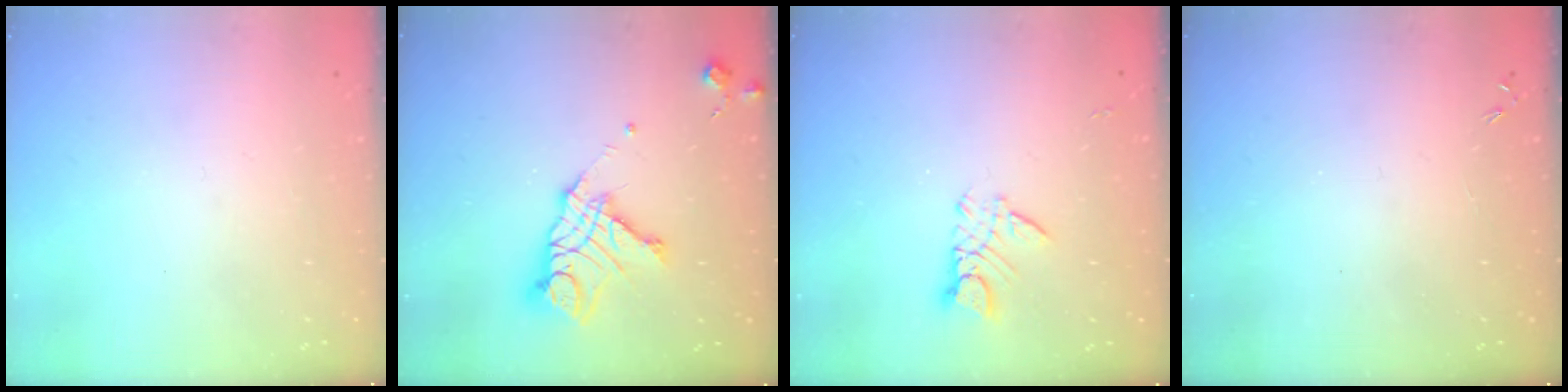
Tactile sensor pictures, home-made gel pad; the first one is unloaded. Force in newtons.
{"total": 14.8, "press": 14.7, "slide": 1.4}
{"total": 6.0, "press": 6.0, "slide": 0.4}
{"total": 0.0}